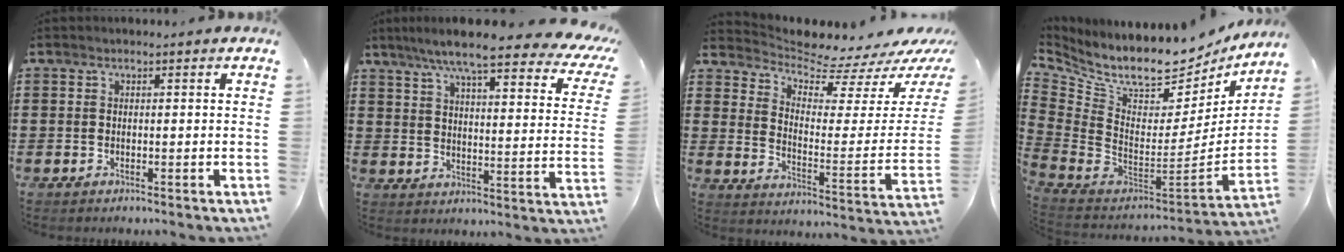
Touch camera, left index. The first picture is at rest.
{"total": 9.1, "force": [7.3, 0.8, 5.4], "torque": [-0.115, -0.042, 0.119]}
{"total": 5.9, "force": [5.5, 1.5, 1.6], "torque": [-0.056, -0.054, 0.093]}
{"total": 9.2, "force": [7.7, 2.5, 4.3], "torque": [-0.108, -0.080, 0.131]}